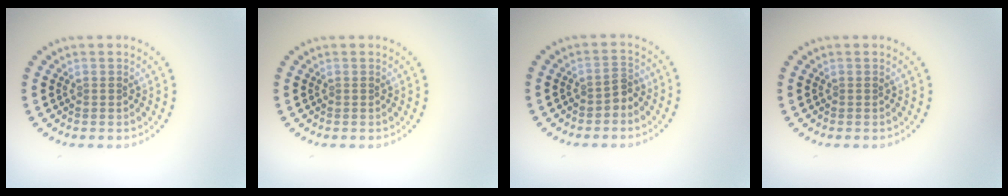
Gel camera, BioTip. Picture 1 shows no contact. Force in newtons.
{"total": 0.0}
{"total": 1.4, "press": 1.2, "slide": 0.6}
{"total": 0.0}